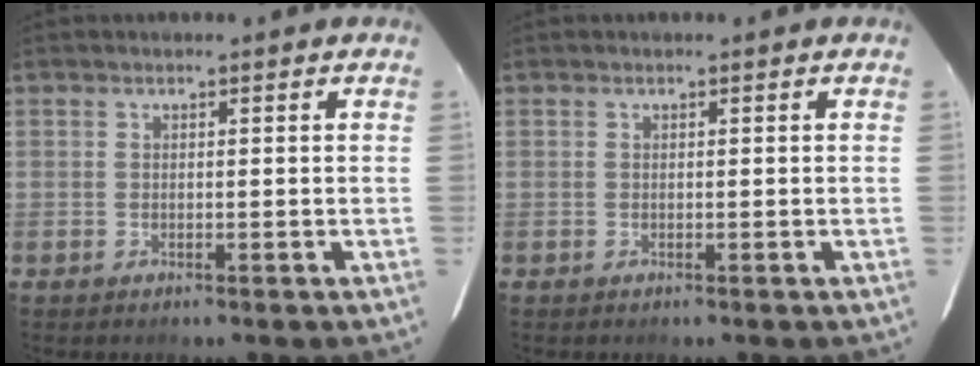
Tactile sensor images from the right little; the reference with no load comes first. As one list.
[{"total": 0.0}]